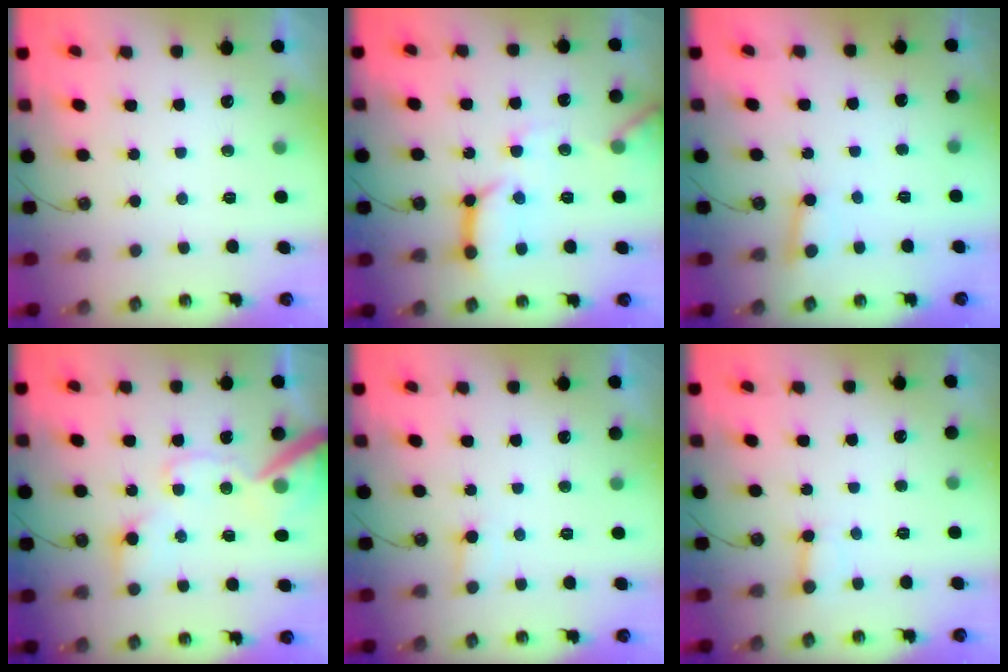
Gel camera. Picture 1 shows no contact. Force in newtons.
{"total": 13.5, "press": 13.4, "slide": 1.3}
{"total": 2.8, "press": 2.7, "slide": 0.6}
{"total": 14.8, "press": 14.6, "slide": 2.3}
{"total": 3.3, "press": 3.3, "slide": 0.3}
{"total": 2.6, "press": 2.6, "slide": 0.4}